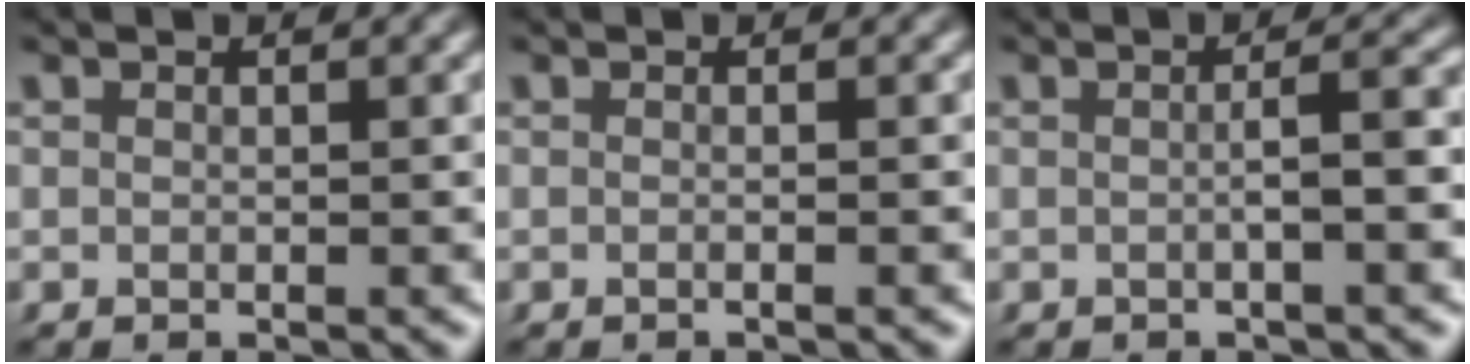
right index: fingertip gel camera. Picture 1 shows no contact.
{"total": 0.7, "force": [-0.5, -0.1, 0.5], "torque": [-0.006, 0.006, -0.012]}
{"total": 1.9, "force": [-0.4, -0.1, 1.9], "torque": [-0.024, 0.004, -0.009]}